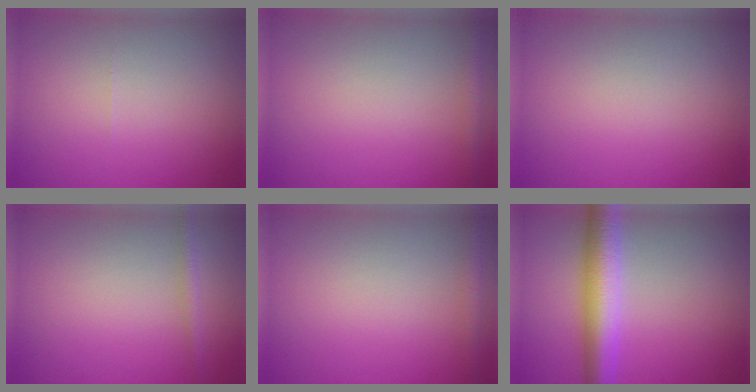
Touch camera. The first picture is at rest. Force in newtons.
{"total": 1.8, "press": 1.8, "slide": 0.1}
{"total": 0.0}
{"total": 1.2, "press": 1.2, "slide": 0.1}
{"total": 1.8, "press": 1.8, "slide": 0.1}
{"total": 6.1, "press": 6.1, "slide": 0.1}